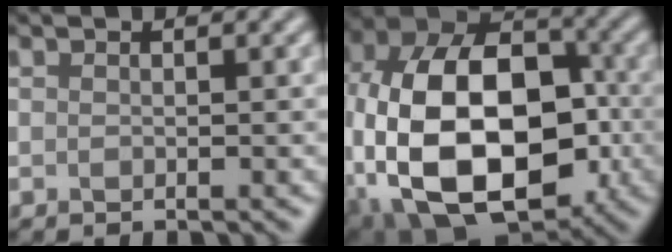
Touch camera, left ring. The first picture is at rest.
{"total": 17.2, "force": [-3.5, 10.8, 13.0], "torque": [-0.238, 0.002, -0.063]}